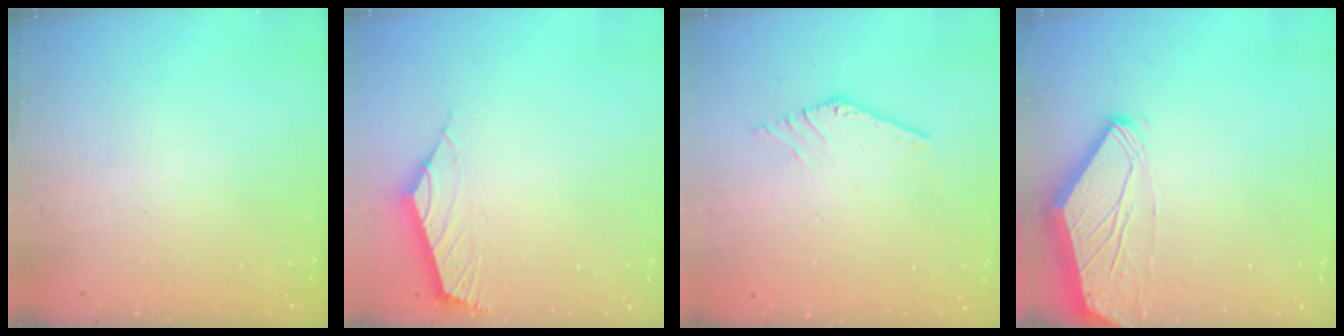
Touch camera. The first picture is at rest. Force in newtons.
{"total": 2.5, "press": 2.5, "slide": 0.6}
{"total": 0.7, "press": 0.7, "slide": 0.1}
{"total": 0.0}